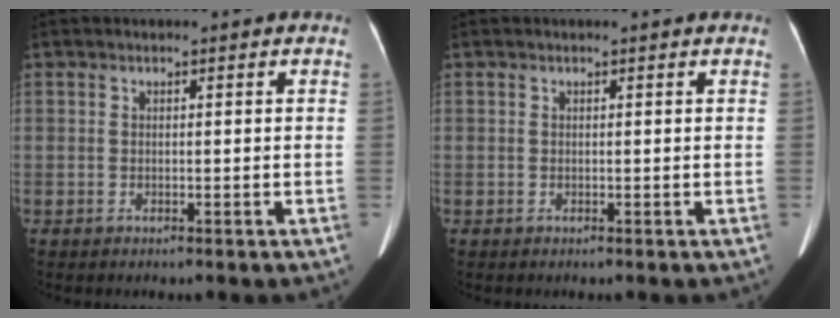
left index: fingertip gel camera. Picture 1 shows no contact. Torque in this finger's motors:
{"motor_torque": [-0.09, 0.15, -0.06, 0.01]}